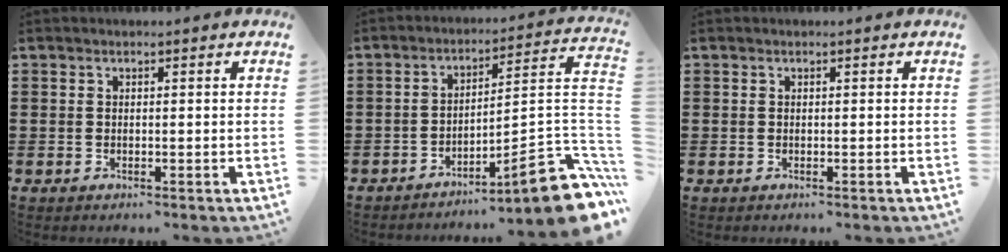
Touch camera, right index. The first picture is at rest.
{"total": 10.2, "force": [-6.4, 1.9, 7.7], "torque": [-0.102, -0.001, -0.121]}
{"total": 0.0}